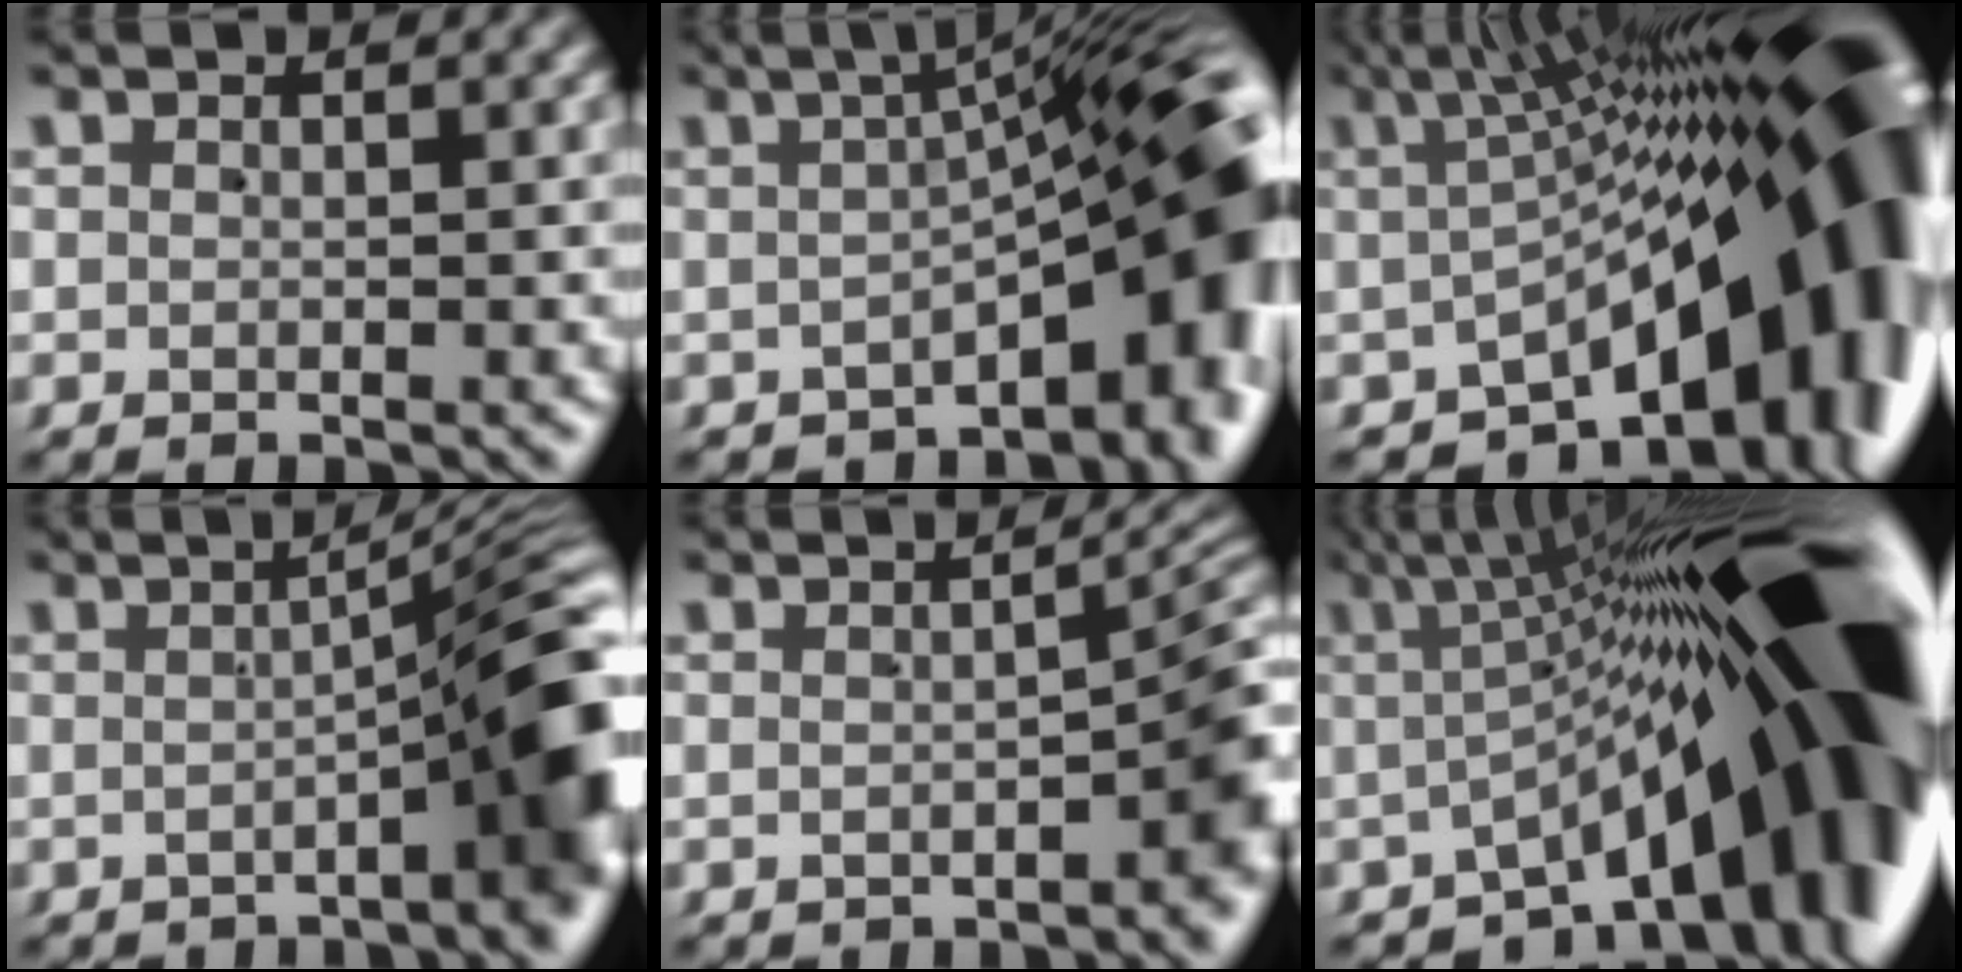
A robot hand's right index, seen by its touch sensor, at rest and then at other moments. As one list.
[{"total": 13.9, "force": [-2.6, 5.3, 12.6], "torque": [-0.131, 0.008, -0.038]}, {"total": 26.1, "force": [-2.8, 11.8, 23.1], "torque": [-0.278, -0.015, -0.038]}, {"total": 8.4, "force": [-2.5, 1.9, 7.8], "torque": [-0.085, 0.018, -0.041]}, {"total": 4.5, "force": [-1.3, 1.5, 4.0], "torque": [-0.045, 0.013, -0.026]}, {"total": 22.6, "force": [-3.2, 9.2, 20.4], "torque": [-0.256, -0.013, -0.043]}]